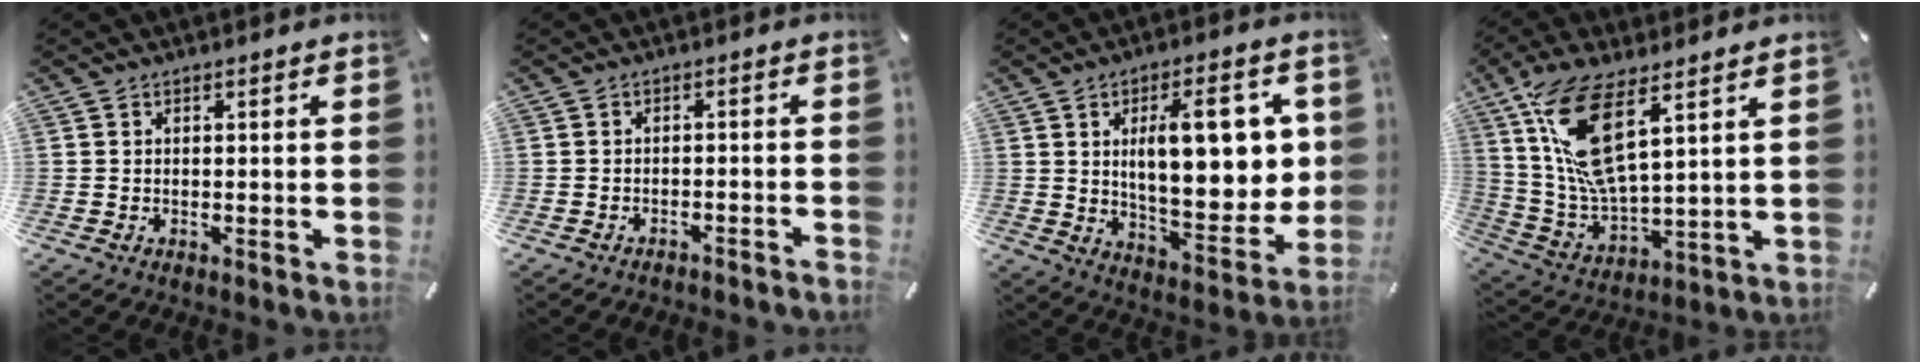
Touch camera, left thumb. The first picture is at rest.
{"total": 2.0, "force": [-1.8, 0.4, 0.6], "torque": [-0.012, 0.006, -0.036]}
{"total": 18.5, "force": [4.6, 8.4, 15.9], "torque": [-0.212, -0.010, 0.076]}
{"total": 16.0, "force": [8.1, 5.4, 12.7], "torque": [-0.289, -0.033, 0.141]}